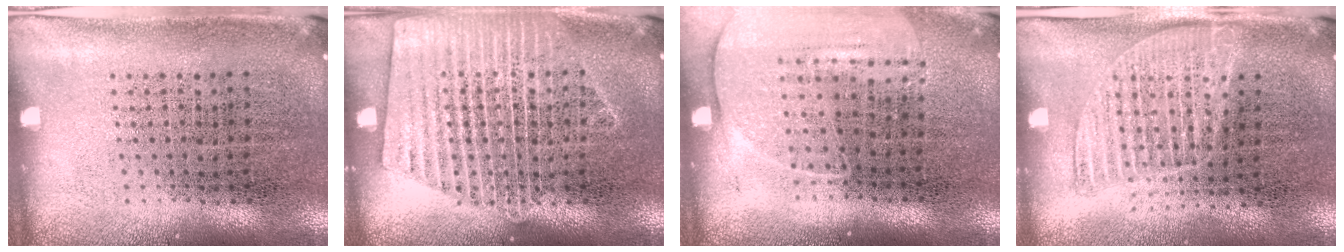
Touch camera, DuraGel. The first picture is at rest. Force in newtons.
{"total": 3.1, "press": 3.1, "slide": 0.4}
{"total": 1.4, "press": 1.3, "slide": 0.4}
{"total": 1.2, "press": 1.1, "slide": 0.5}